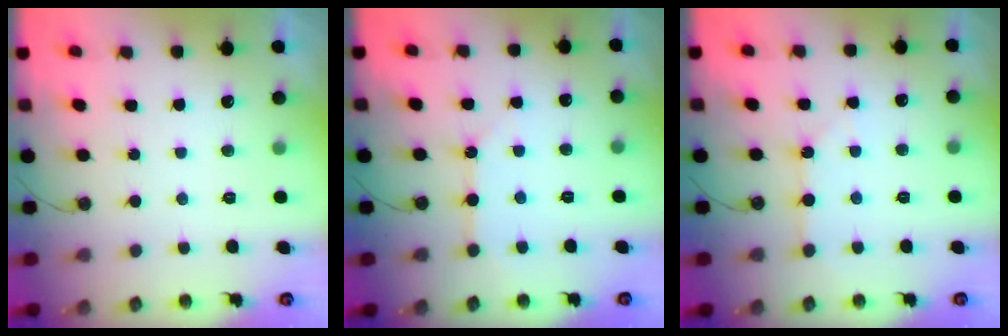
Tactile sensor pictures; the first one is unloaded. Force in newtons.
{"total": 4.6, "press": 4.5, "slide": 0.4}
{"total": 2.9, "press": 2.9, "slide": 0.5}